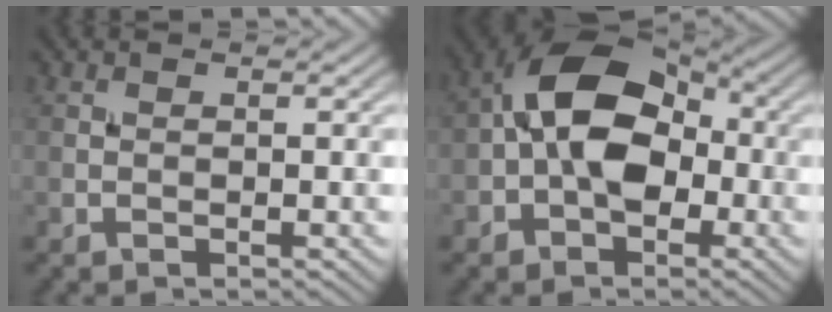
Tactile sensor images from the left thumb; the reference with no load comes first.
{"total": 11.2, "force": [-0.8, 7.3, 8.4], "torque": [-0.143, 0.024, -0.032]}